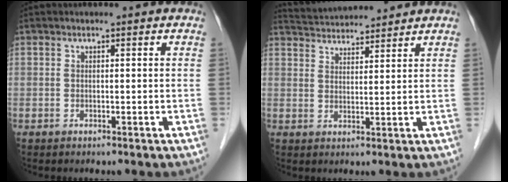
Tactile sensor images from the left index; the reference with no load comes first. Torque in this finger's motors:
{"motor_torque": [-0.63, -0.76, 0.14, 0.02]}